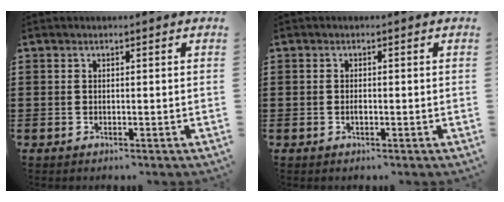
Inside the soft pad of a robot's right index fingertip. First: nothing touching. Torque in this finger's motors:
{"motor_torque": [2.14, 0.00, 0.16, 0.02]}